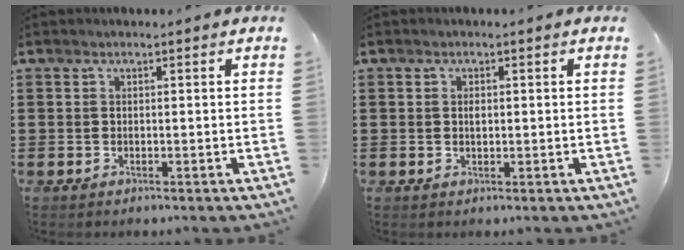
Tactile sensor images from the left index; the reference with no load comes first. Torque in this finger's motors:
{"motor_torque": [2.14, 0.00, 0.01, 0.01]}